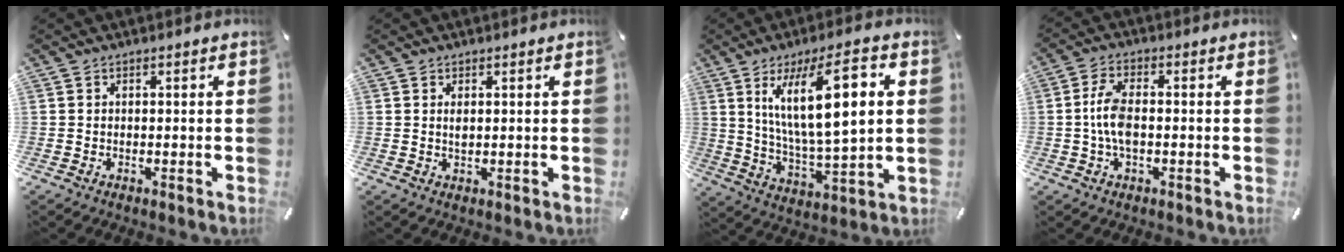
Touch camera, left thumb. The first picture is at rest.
{"total": 1.6, "force": [0.5, 0.6, 1.4], "torque": [-0.031, 0.001, 0.007]}
{"total": 18.1, "force": [6.9, 5.8, 15.7], "torque": [-0.279, -0.009, 0.106]}
{"total": 6.6, "force": [-0.7, 3.1, 5.8], "torque": [-0.129, 0.001, -0.018]}